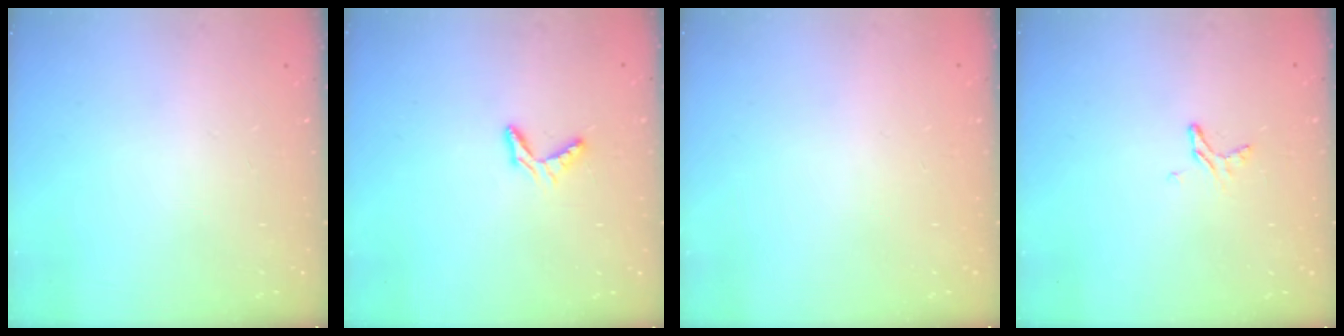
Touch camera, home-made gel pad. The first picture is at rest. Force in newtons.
{"total": 4.6, "press": 4.5, "slide": 0.3}
{"total": 0.0}
{"total": 4.8, "press": 4.8, "slide": 0.4}